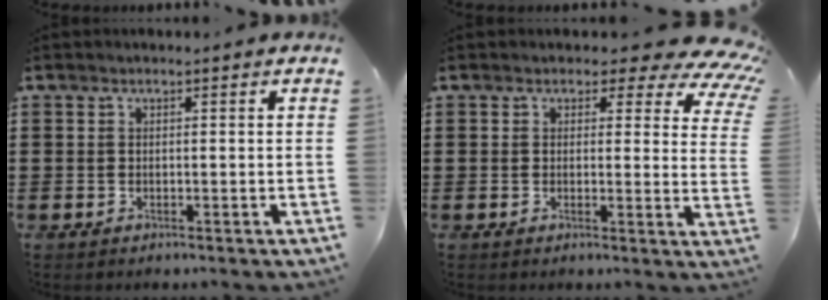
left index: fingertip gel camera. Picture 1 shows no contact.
{"total": 3.9, "force": [2.7, 1.9, 2.0], "torque": [-0.032, -0.016, 0.041]}